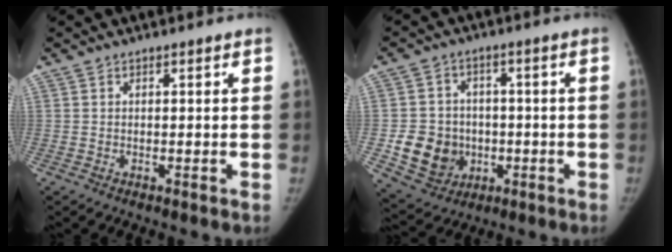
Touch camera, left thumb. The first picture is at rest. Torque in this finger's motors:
{"motor_torque": [-0.03, 0.03, 0.10, -0.13, 0.00]}